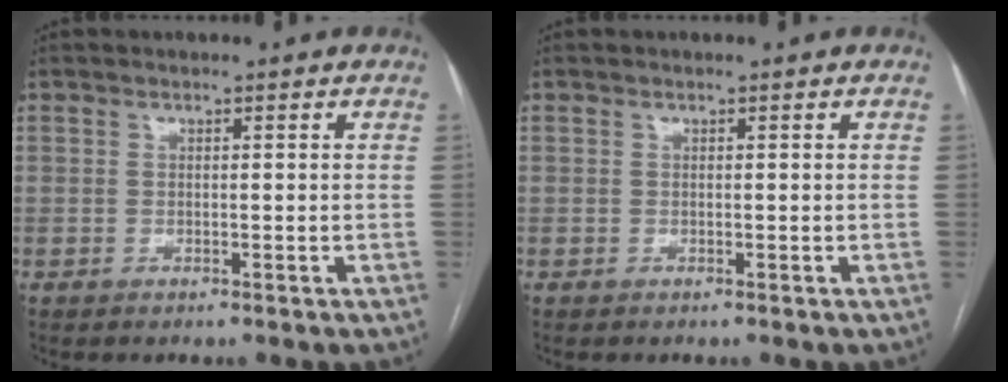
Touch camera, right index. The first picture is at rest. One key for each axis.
{"total": 0.0}